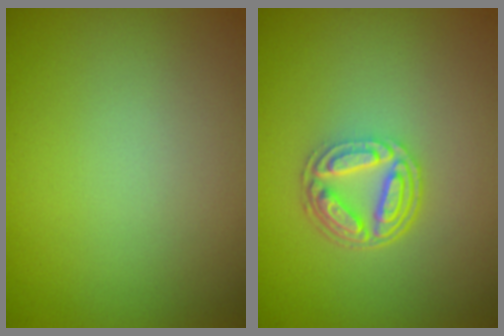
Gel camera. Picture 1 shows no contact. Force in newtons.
{"total": 4.4, "press": 3.3, "slide": 2.9}